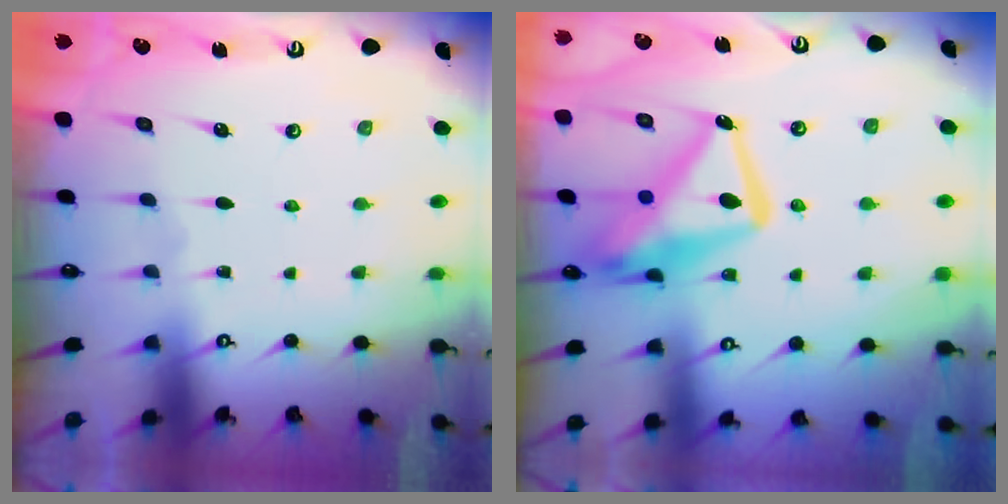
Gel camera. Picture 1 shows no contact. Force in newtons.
{"total": 17.6, "press": 17.5, "slide": 1.7}